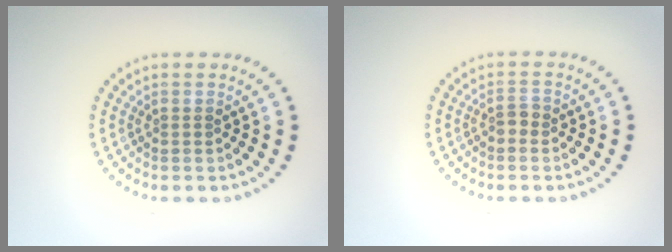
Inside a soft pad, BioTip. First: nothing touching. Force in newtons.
{"total": 1.1, "press": 1.0, "slide": 0.4}